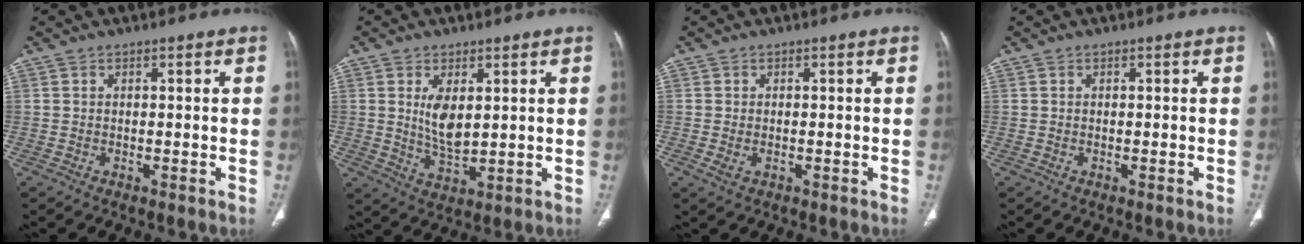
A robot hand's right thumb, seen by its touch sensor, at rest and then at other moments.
{"total": 6.5, "force": [1.6, 3.2, 5.4], "torque": [-0.093, -0.020, 0.041]}
{"total": 2.0, "force": [-0.5, 1.2, 1.5], "torque": [-0.033, 0.002, -0.004]}
{"total": 0.0}